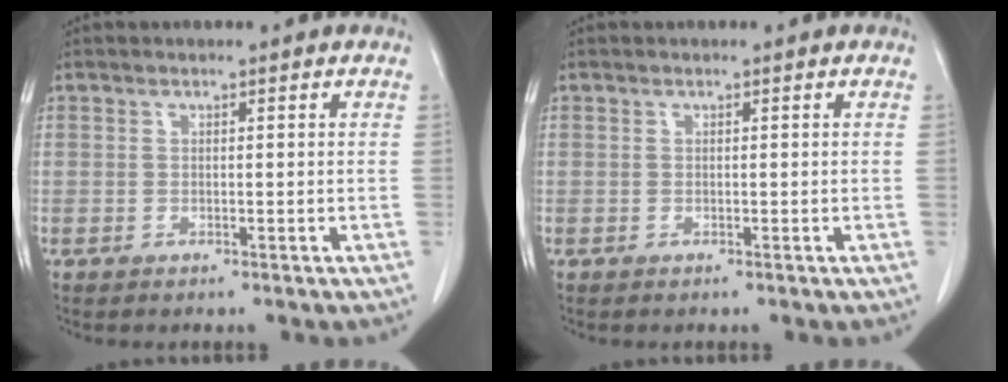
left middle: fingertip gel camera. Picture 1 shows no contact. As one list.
[{"total": 0.0}]